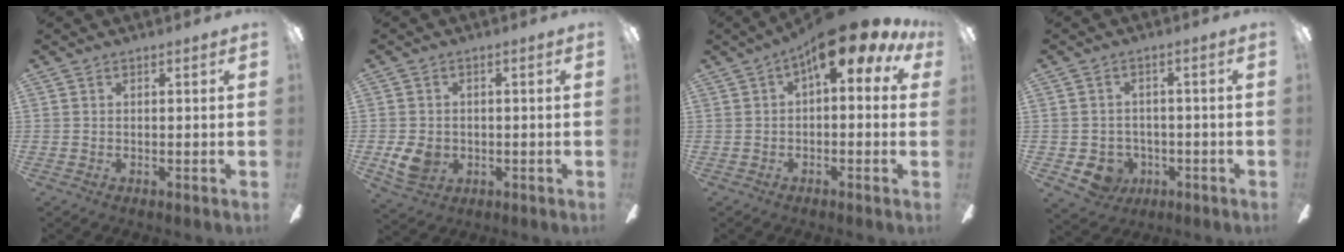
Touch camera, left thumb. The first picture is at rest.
{"total": 6.0, "force": [-0.9, 5.0, 3.3], "torque": [-0.069, 0.000, -0.018]}
{"total": 11.2, "force": [5.5, 4.4, 8.7], "torque": [-0.122, -0.026, 0.089]}
{"total": 5.4, "force": [-1.6, 5.0, 1.5], "torque": [-0.054, 0.004, -0.030]}